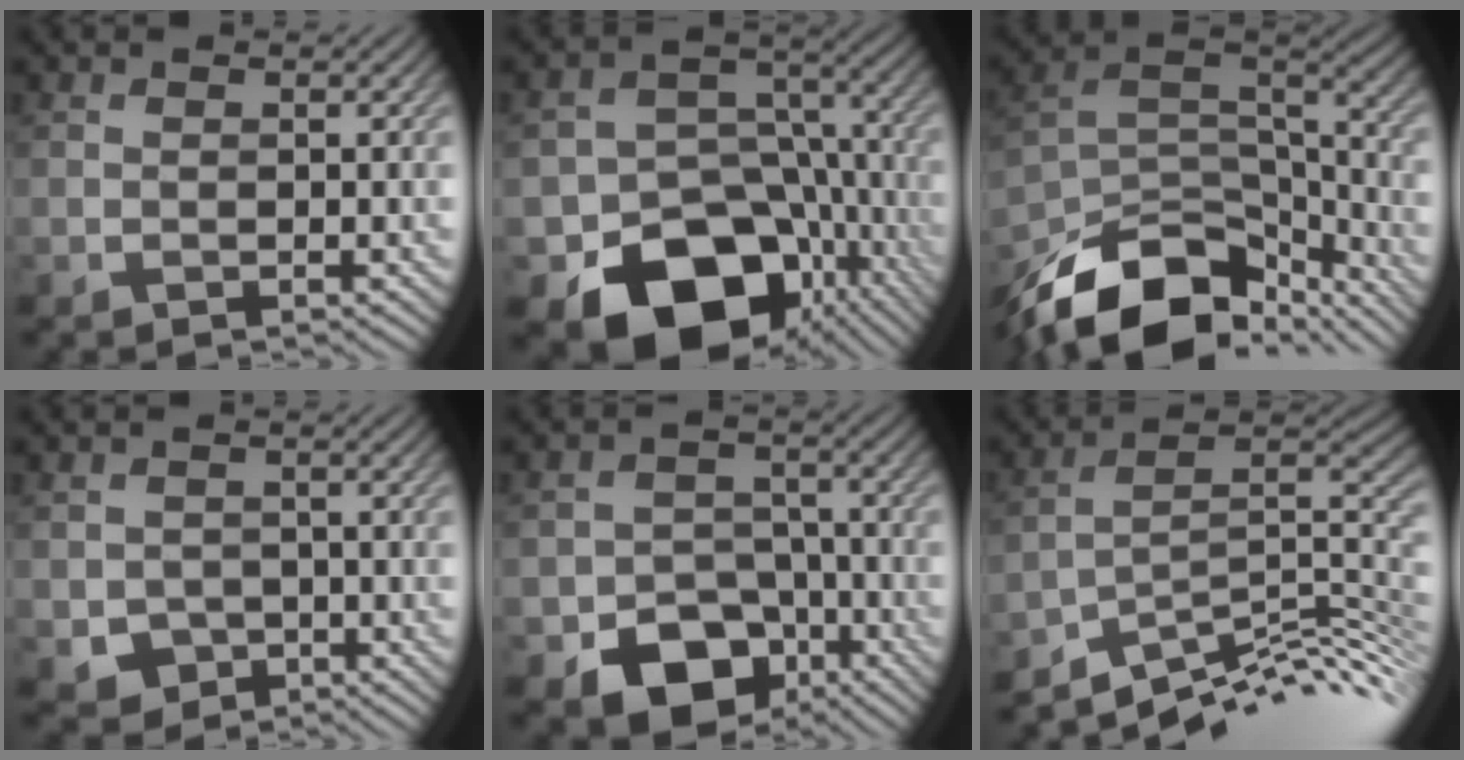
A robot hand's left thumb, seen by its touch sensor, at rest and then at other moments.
{"total": 17.4, "force": [-8.5, 12.7, 8.4], "torque": [-0.117, -0.046, -0.111]}
{"total": 15.2, "force": [-10.9, 7.2, 7.7], "torque": [-0.185, -0.018, -0.180]}
{"total": 3.2, "force": [-1.1, 2.8, 1.0], "torque": [-0.031, -0.011, -0.022]}
{"total": 10.8, "force": [-6.3, 7.3, 4.9], "torque": [-0.081, -0.022, -0.105]}
{"total": 11.0, "force": [-7.3, 2.8, 7.7], "torque": [-0.123, 0.002, -0.119]}